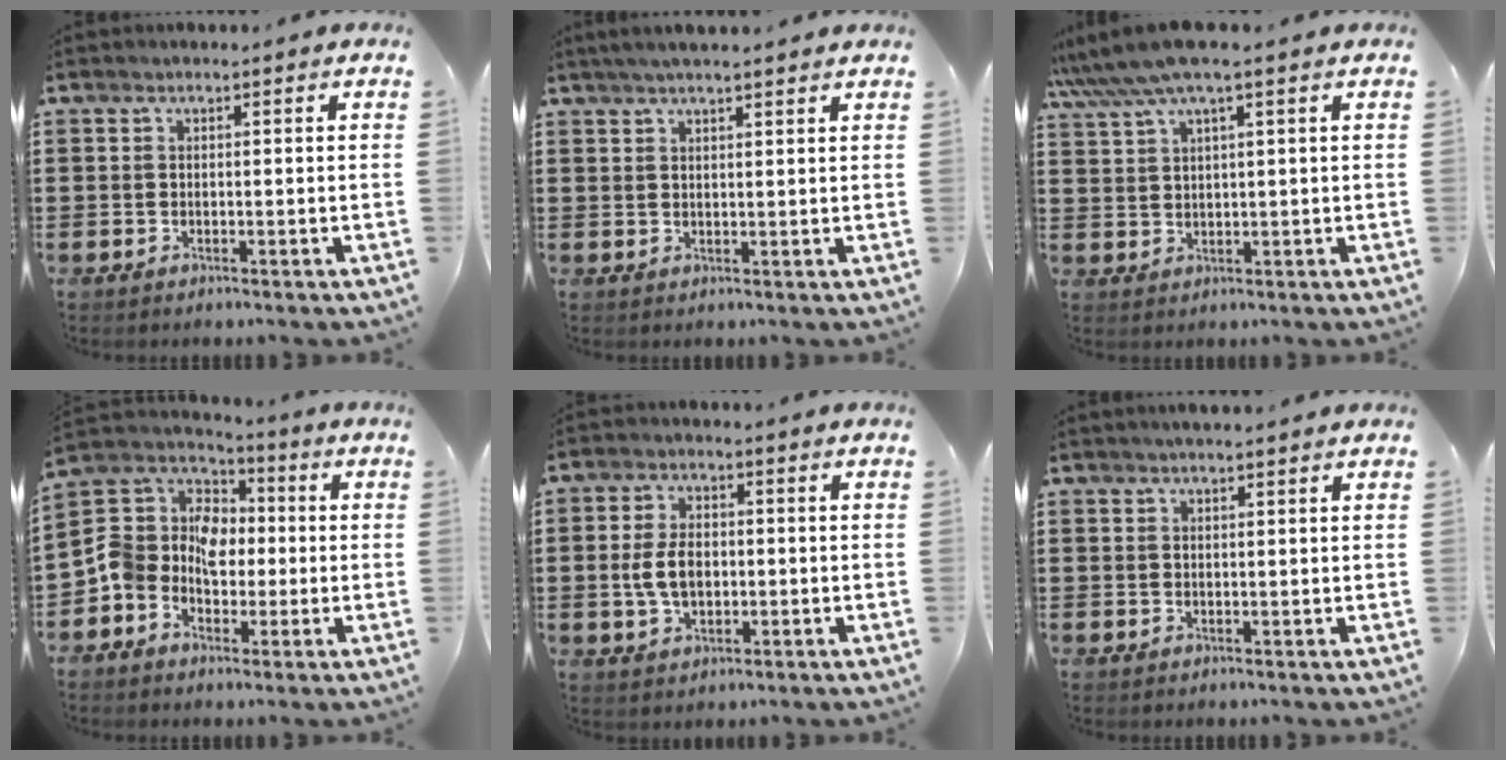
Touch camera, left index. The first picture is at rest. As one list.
[{"total": 2.6, "force": [2.2, 0.0, 1.3], "torque": [-0.029, 0.004, 0.041]}, {"total": 5.6, "force": [3.9, 0.4, 4.1], "torque": [-0.096, -0.005, 0.066]}, {"total": 9.5, "force": [-2.1, 8.0, 4.6], "torque": [-0.130, 0.016, -0.047]}, {"total": 5.8, "force": [-0.3, 3.6, 4.6], "torque": [-0.109, 0.003, -0.011]}, {"total": 1.4, "force": [1.2, 0.0, 0.7], "torque": [-0.014, 0.001, 0.022]}]